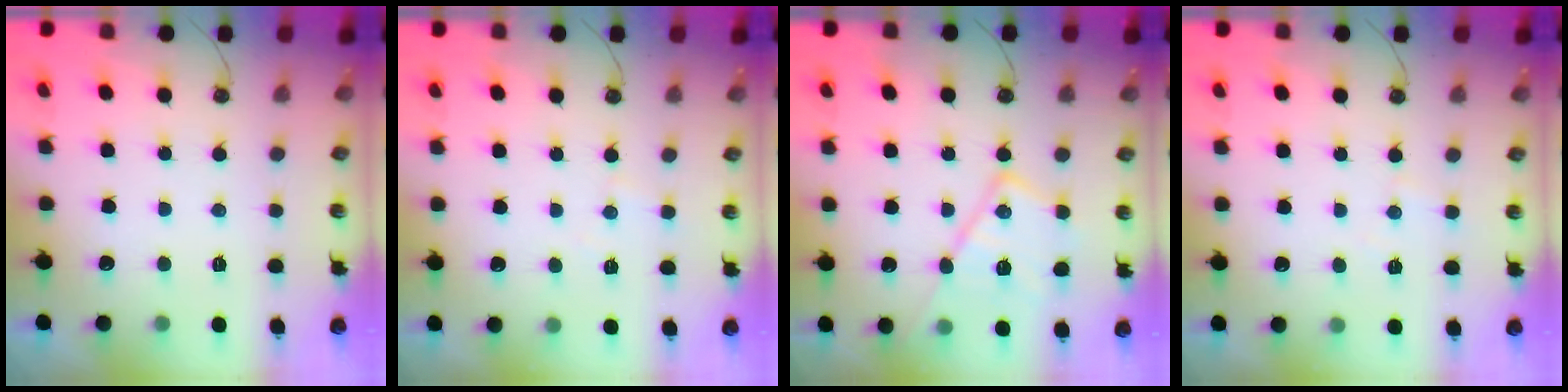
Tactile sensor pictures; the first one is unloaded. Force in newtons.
{"total": 4.0, "press": 3.9, "slide": 0.6}
{"total": 16.0, "press": 16.0, "slide": 1.3}
{"total": 4.0, "press": 3.9, "slide": 0.6}